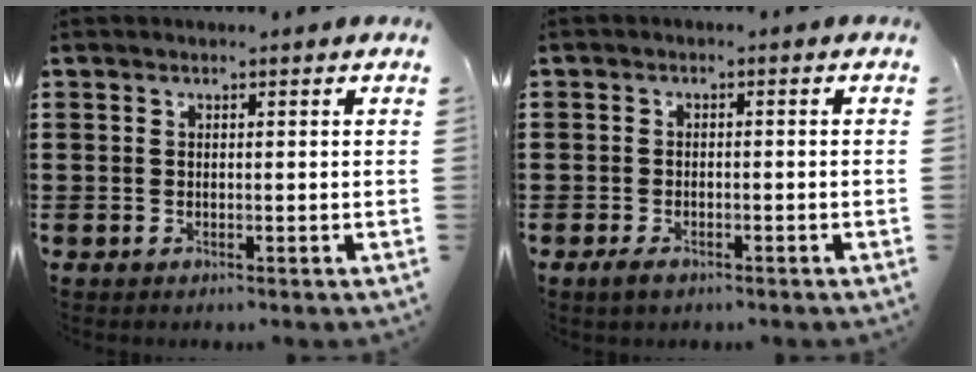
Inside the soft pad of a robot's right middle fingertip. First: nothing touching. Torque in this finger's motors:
{"motor_torque": [2.14, 0.00, -0.03, -0.04]}